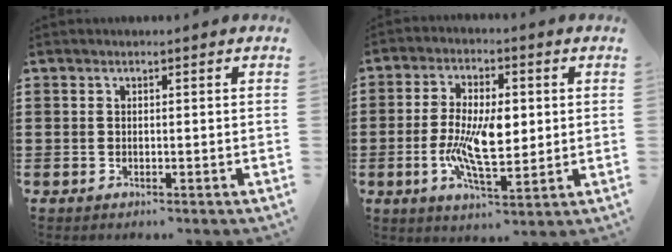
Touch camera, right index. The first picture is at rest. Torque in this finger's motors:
{"motor_torque": [1.97, 0.17, 1.05, 0.21]}